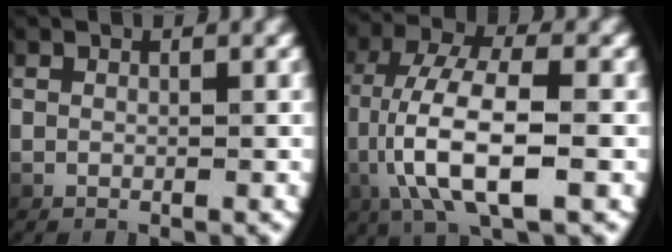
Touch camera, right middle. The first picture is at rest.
{"total": 7.4, "force": [-0.8, 3.0, 6.7], "torque": [-0.159, -0.018, 0.005]}